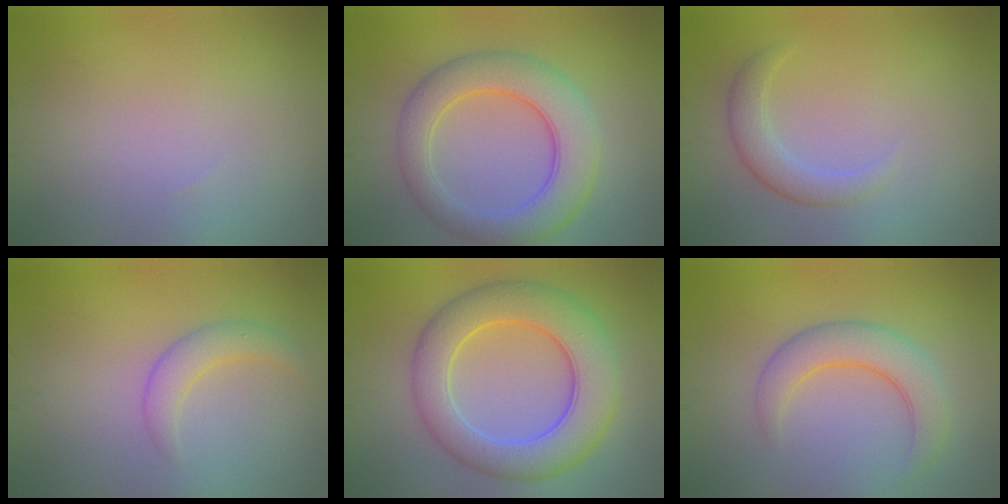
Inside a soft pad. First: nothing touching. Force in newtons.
{"total": 6.8, "press": 6.8, "slide": 0.4}
{"total": 2.4, "press": 2.4, "slide": 0.1}
{"total": 2.4, "press": 2.4, "slide": 0.0}
{"total": 8.5, "press": 8.5, "slide": 0.1}
{"total": 4.3, "press": 4.3, "slide": 0.3}